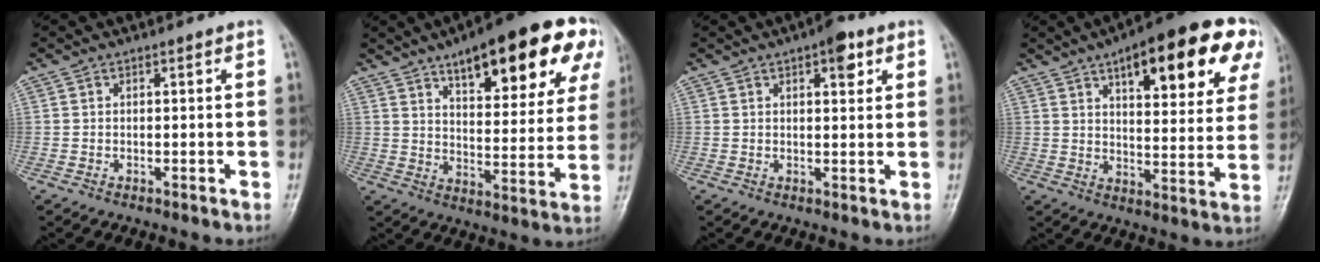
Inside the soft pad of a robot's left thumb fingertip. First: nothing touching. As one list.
[{"total": 23.0, "force": [12.4, 8.1, 17.6], "torque": [-0.199, -0.021, 0.175]}, {"total": 4.4, "force": [2.2, 1.8, 3.3], "torque": [-0.032, -0.005, 0.026]}, {"total": 21.4, "force": [10.4, 7.8, 17.0], "torque": [-0.192, -0.013, 0.141]}]